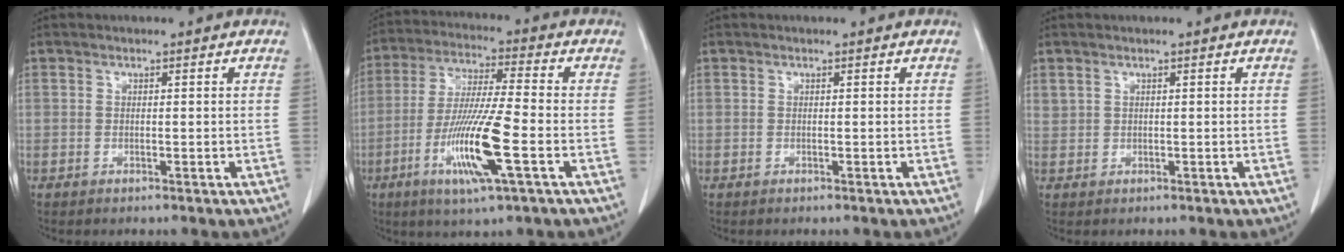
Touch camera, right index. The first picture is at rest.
{"total": 13.4, "force": [-4.5, 0.3, 12.6], "torque": [-0.251, -0.020, -0.085]}
{"total": 0.0}
{"total": 0.8, "force": [0.6, 0.6, 0.1], "torque": [0.003, 0.009, 0.013]}